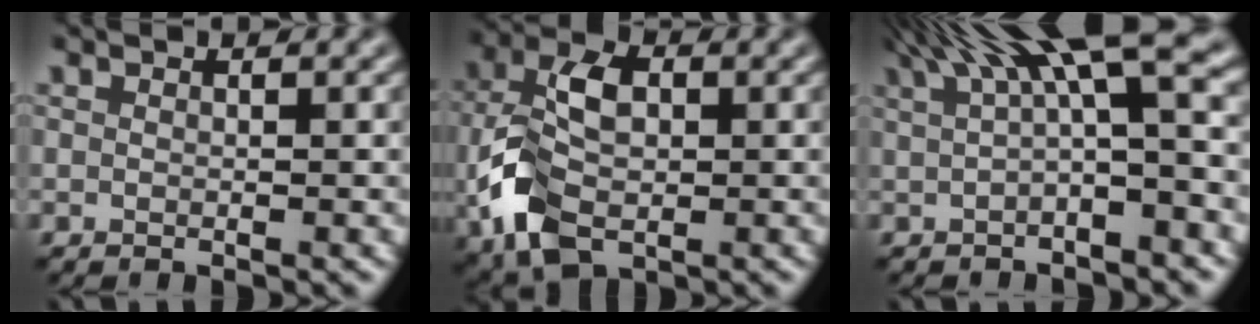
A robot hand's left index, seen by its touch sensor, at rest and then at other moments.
{"total": 8.1, "force": [-1.6, 5.1, 6.1], "torque": [-0.148, -0.010, -0.033]}
{"total": 7.2, "force": [2.7, 1.6, 6.5], "torque": [-0.102, 0.012, 0.040]}